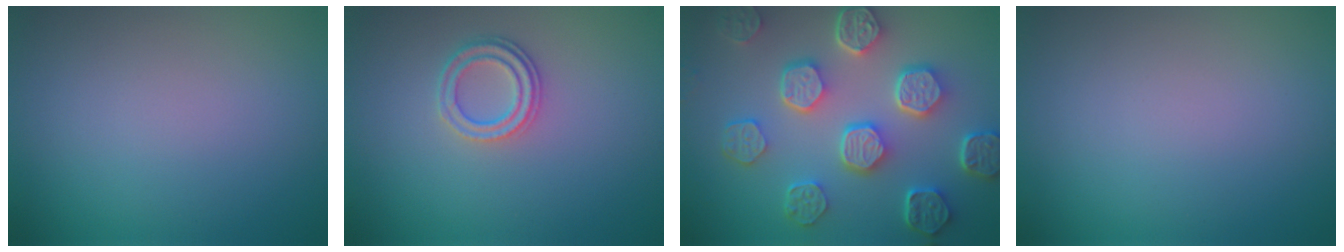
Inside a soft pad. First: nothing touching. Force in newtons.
{"total": 2.3, "press": 2.1, "slide": 1.0}
{"total": 7.5, "press": 5.8, "slide": 4.8}
{"total": 0.0}